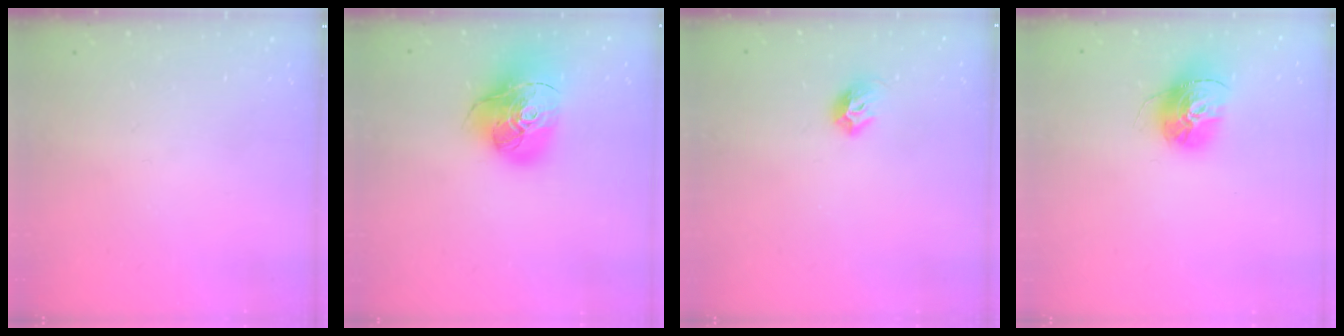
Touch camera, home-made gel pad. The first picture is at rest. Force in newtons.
{"total": 20.1, "press": 20.0, "slide": 2.6}
{"total": 7.0, "press": 6.9, "slide": 1.3}
{"total": 14.6, "press": 14.6, "slide": 1.5}